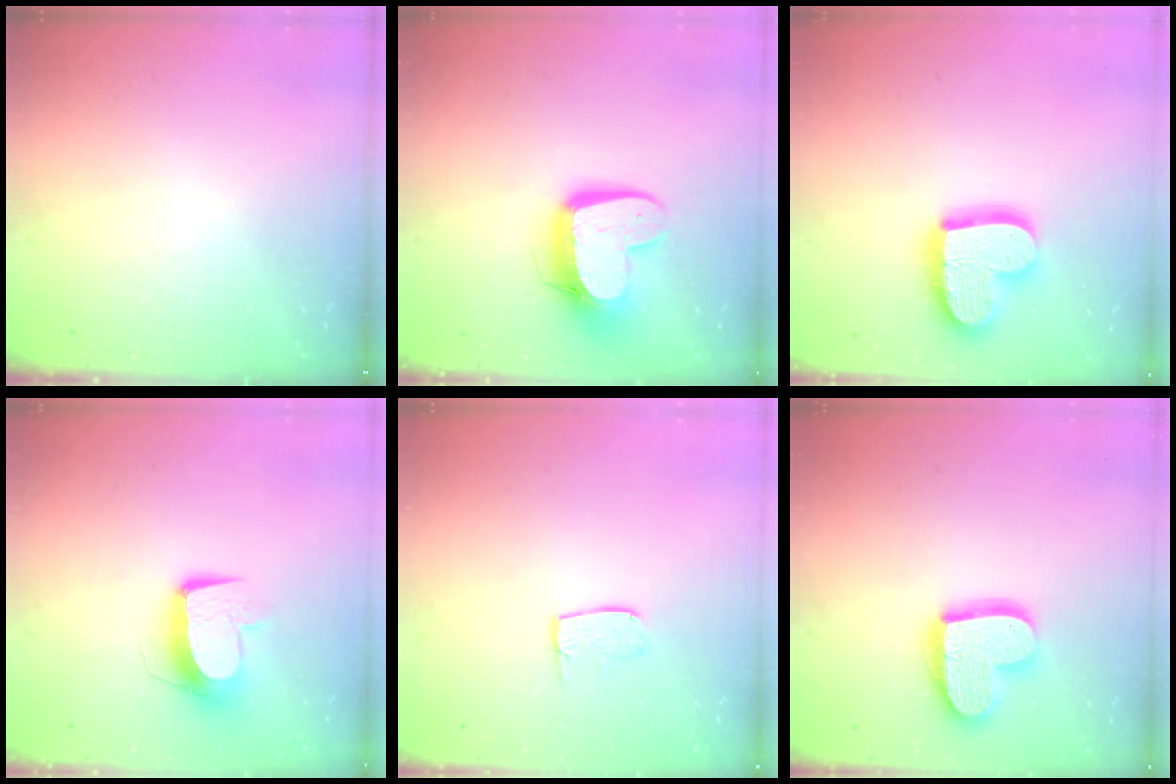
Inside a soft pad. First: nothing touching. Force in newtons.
{"total": 14.4, "press": 14.3, "slide": 1.3}
{"total": 18.9, "press": 18.8, "slide": 1.7}
{"total": 10.4, "press": 10.3, "slide": 1.0}
{"total": 6.7, "press": 6.7, "slide": 0.5}
{"total": 16.2, "press": 16.1, "slide": 1.3}